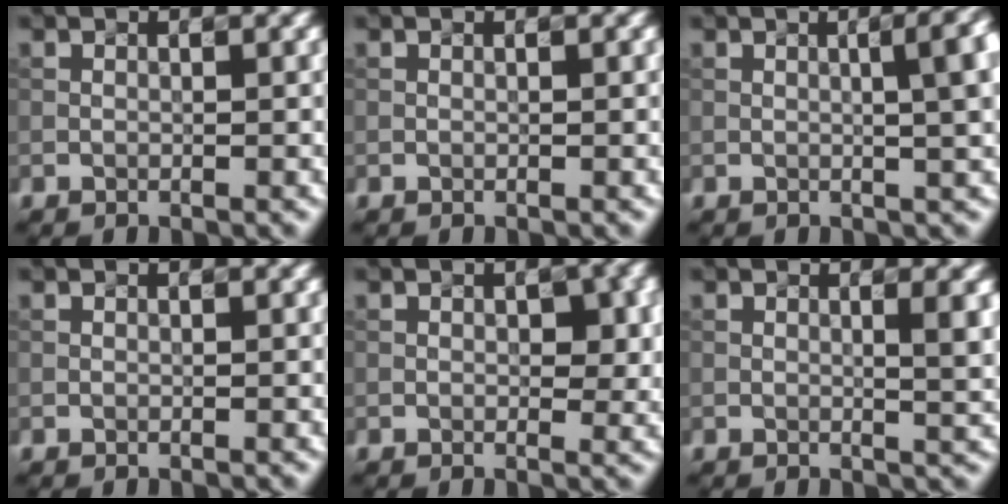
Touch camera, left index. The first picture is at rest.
{"total": 0.0}
{"total": 5.9, "force": [0.9, 2.0, 5.5], "torque": [-0.034, 0.023, 0.013]}
{"total": 0.0}
{"total": 2.4, "force": [0.2, 1.2, 2.1], "torque": [-0.025, -0.001, 0.010]}
{"total": 2.9, "force": [0.5, 0.9, 2.7], "torque": [-0.027, 0.002, 0.010]}